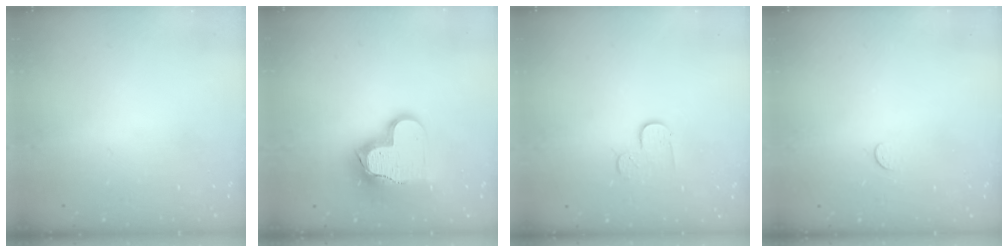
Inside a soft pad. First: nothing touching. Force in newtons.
{"total": 15.5, "press": 15.4, "slide": 1.8}
{"total": 4.3, "press": 4.3, "slide": 0.4}
{"total": 3.0, "press": 3.0, "slide": 0.3}